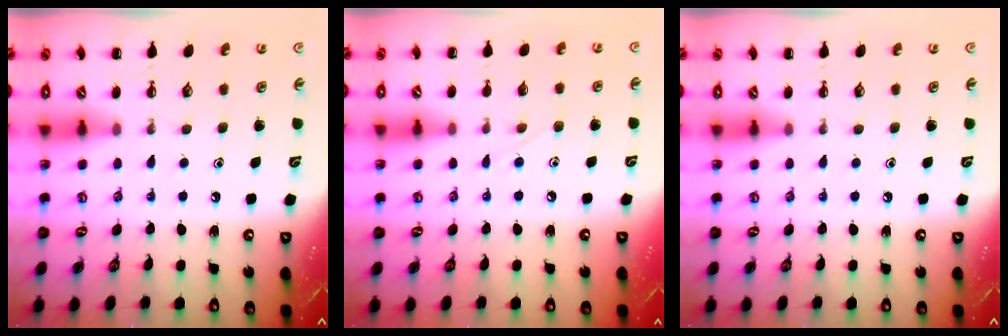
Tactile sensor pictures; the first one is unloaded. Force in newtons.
{"total": 4.3, "press": 4.2, "slide": 1.3}
{"total": 0.0}